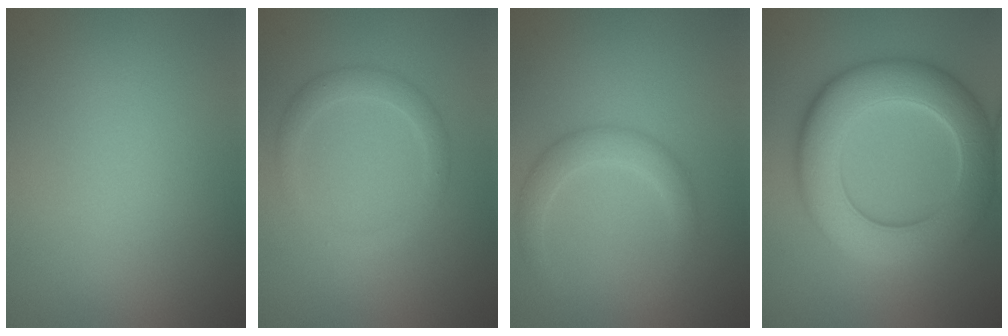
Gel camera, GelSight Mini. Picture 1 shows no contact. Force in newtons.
{"total": 2.0, "press": 2.0, "slide": 0.1}
{"total": 2.6, "press": 2.6, "slide": 0.0}
{"total": 9.7, "press": 9.7, "slide": 0.3}